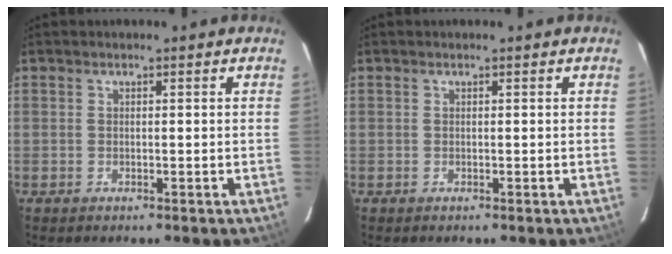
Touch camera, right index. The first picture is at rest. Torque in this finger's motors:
{"motor_torque": [0.16, -0.05, 0.03, 0.01]}